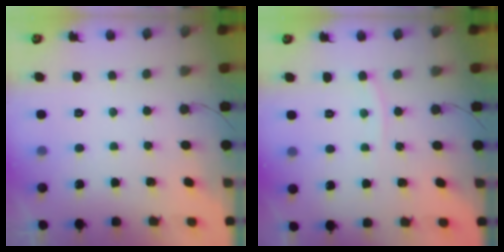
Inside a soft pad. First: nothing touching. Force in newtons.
{"total": 4.8, "press": 4.8, "slide": 0.4}